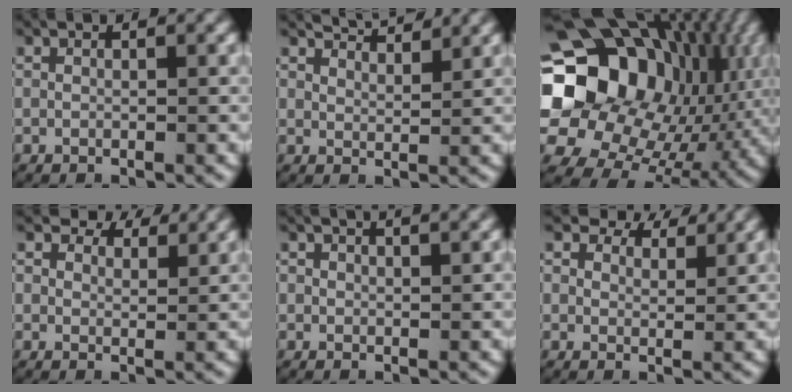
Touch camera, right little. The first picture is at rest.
{"total": 3.6, "force": [3.2, 0.7, 1.4], "torque": [-0.019, 0.000, 0.053]}
{"total": 23.3, "force": [1.5, 18.4, 14.1], "torque": [-0.260, -0.032, 0.022]}
{"total": 2.5, "force": [1.9, 1.4, 1.0], "torque": [-0.018, -0.004, 0.027]}
{"total": 1.2, "force": [1.0, 0.4, 0.6], "torque": [-0.005, 0.004, 0.012]}
{"total": 3.0, "force": [2.2, 1.6, 1.3], "torque": [-0.023, -0.002, 0.032]}